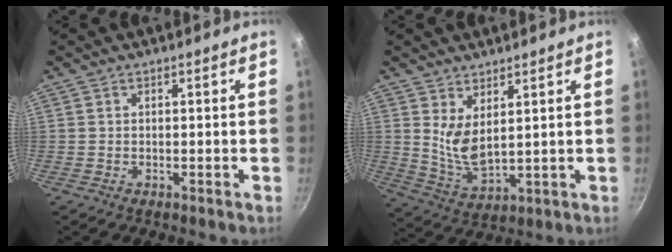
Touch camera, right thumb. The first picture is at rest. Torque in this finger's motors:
{"motor_torque": [-0.68, 1.14, 0.48, 0.96, 0.10]}